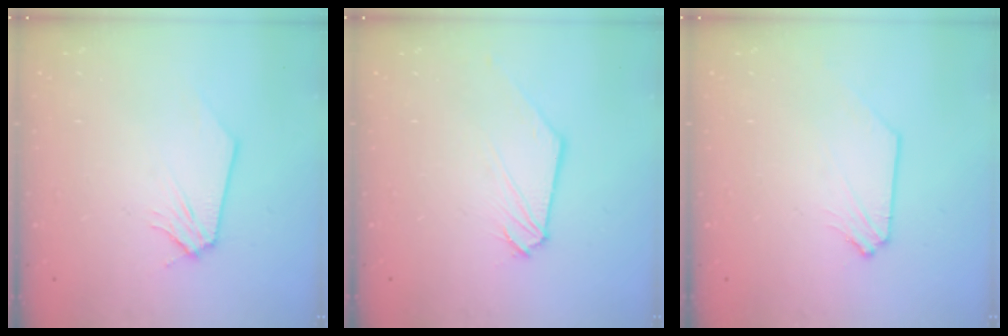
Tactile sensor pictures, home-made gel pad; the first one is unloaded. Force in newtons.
{"total": 0.7, "press": 0.7, "slide": 0.0}
{"total": 1.4, "press": 1.4, "slide": 0.2}